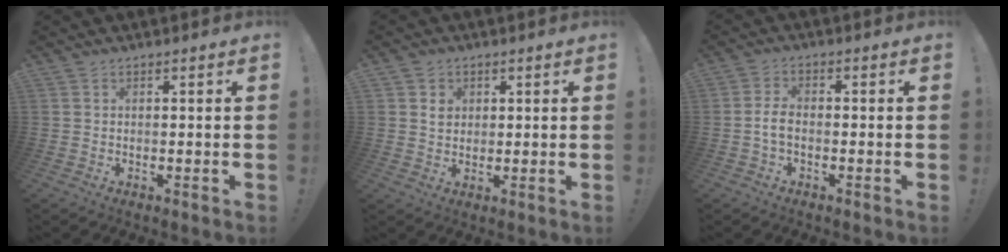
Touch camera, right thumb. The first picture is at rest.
{"total": 3.4, "force": [1.6, 2.9, 0.9], "torque": [0.008, -0.011, 0.024]}
{"total": 4.1, "force": [-1.1, 2.1, 3.4], "torque": [-0.069, 0.004, -0.020]}